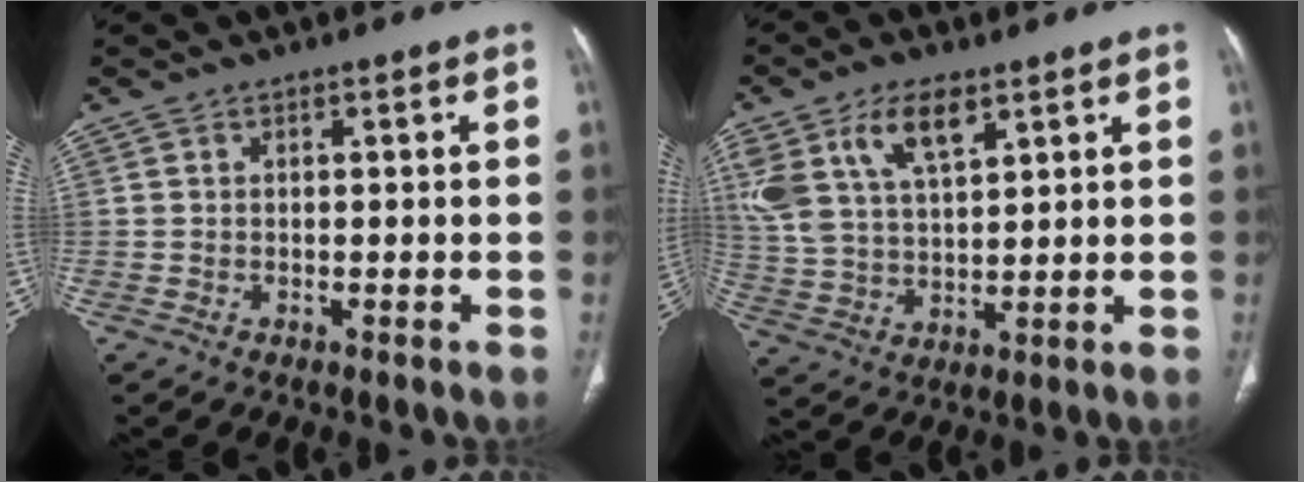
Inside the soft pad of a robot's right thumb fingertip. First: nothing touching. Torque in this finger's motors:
{"motor_torque": [1.96, 1.94, 1.39, 0.66, 0.17]}